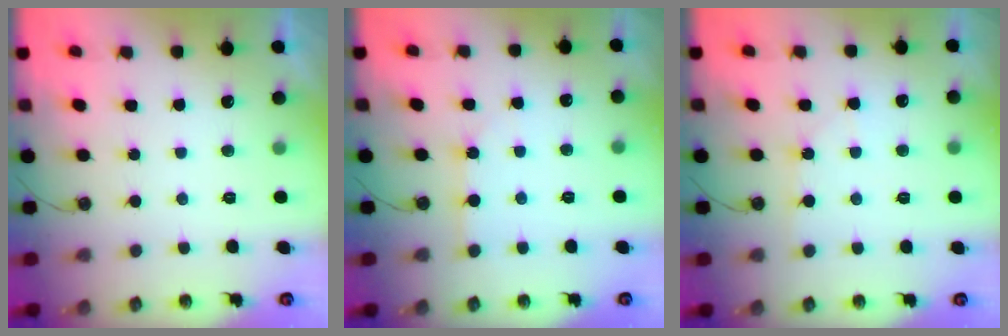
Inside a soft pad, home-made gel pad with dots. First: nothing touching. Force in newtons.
{"total": 2.4, "press": 2.4, "slide": 0.3}
{"total": 4.2, "press": 4.1, "slide": 0.7}